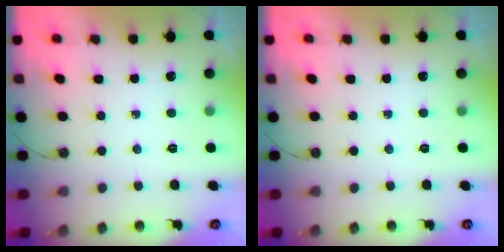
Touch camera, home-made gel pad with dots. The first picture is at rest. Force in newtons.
{"total": 0.0}